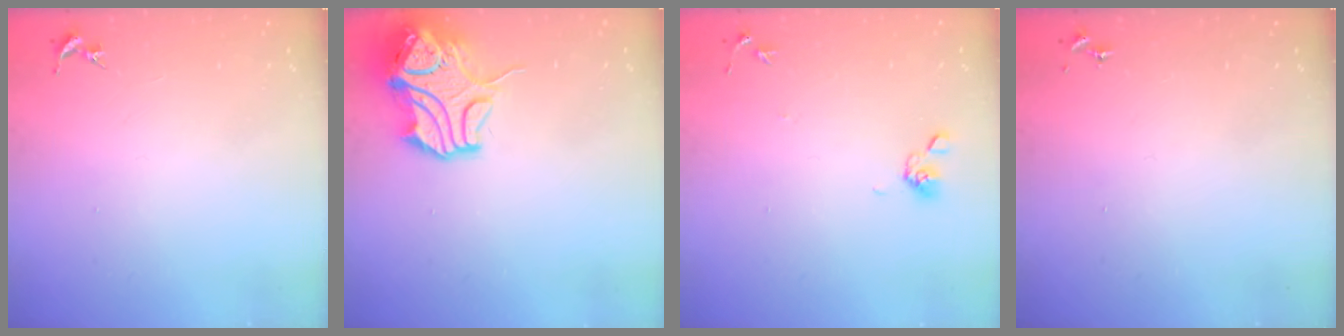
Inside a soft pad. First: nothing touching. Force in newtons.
{"total": 13.6, "press": 13.4, "slide": 2.1}
{"total": 5.5, "press": 4.9, "slide": 2.6}
{"total": 0.0}